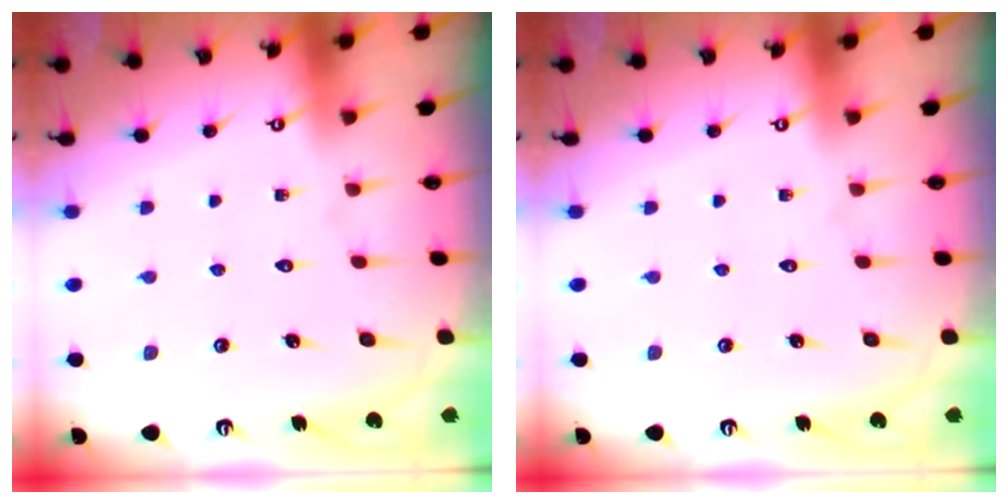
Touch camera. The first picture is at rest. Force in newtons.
{"total": 0.0}